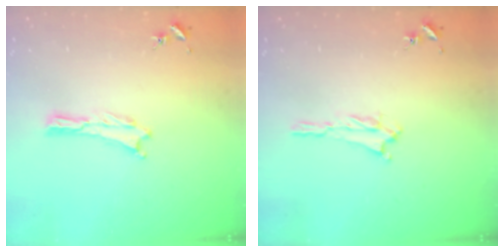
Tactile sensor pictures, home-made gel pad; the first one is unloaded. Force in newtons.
{"total": 1.2, "press": 1.1, "slide": 0.5}